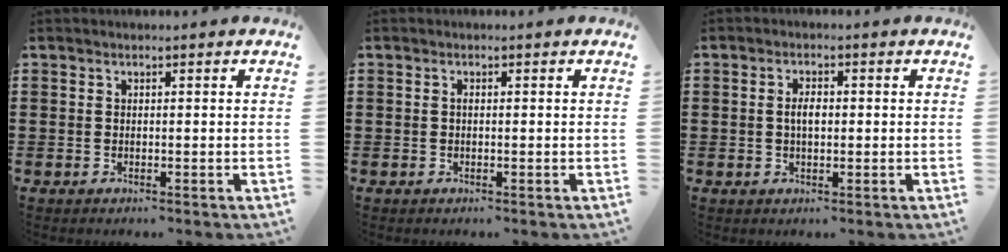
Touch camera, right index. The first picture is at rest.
{"total": 0.6, "force": [-0.1, 0.1, 0.5], "torque": [-0.013, -0.003, -0.001]}
{"total": 2.6, "force": [0.0, 1.1, 2.3], "torque": [-0.045, 0.004, -0.002]}